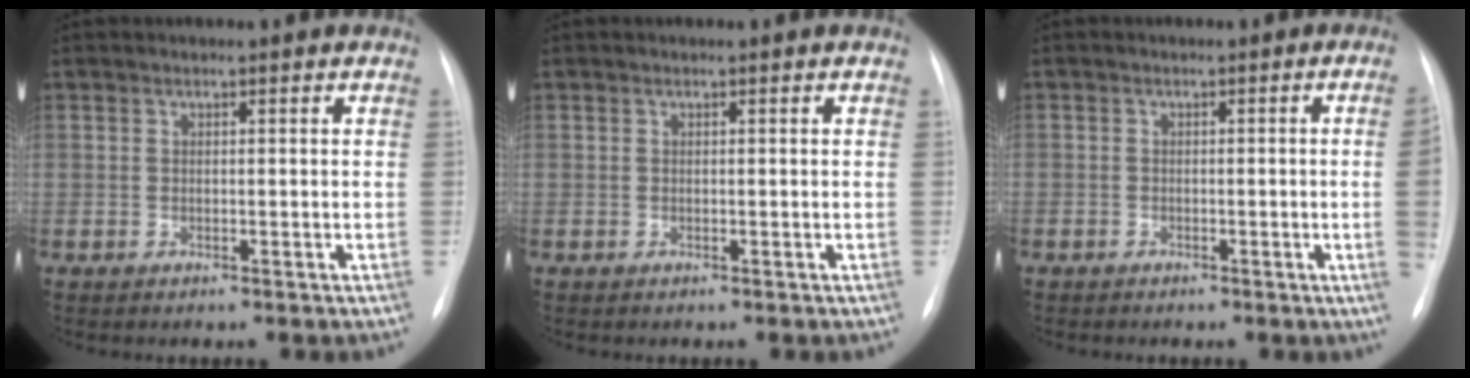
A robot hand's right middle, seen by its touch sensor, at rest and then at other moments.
{"total": 0.0}
{"total": 2.9, "force": [-0.7, -0.6, 2.8], "torque": [-0.035, -0.002, -0.012]}